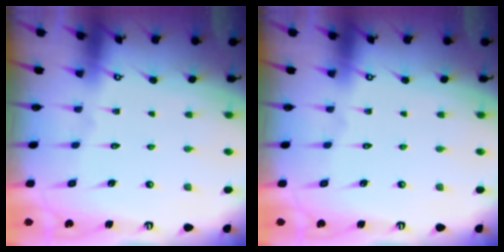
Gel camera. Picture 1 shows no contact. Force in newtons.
{"total": 0.0}